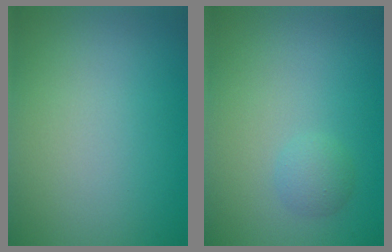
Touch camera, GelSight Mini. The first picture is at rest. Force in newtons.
{"total": 1.4, "press": 1.4, "slide": 0.1}